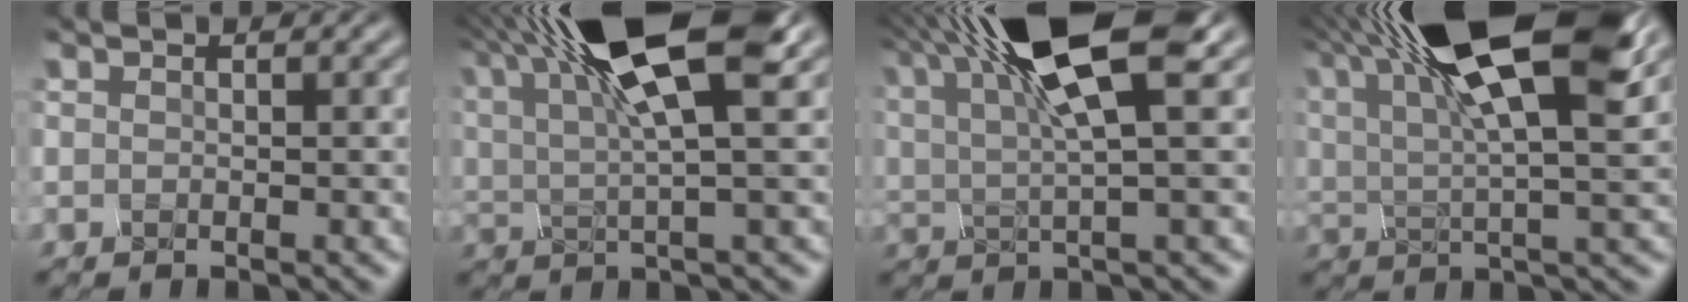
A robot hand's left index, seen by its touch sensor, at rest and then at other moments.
{"total": 9.5, "force": [4.9, 1.5, 8.0], "torque": [-0.149, 0.012, 0.102]}
{"total": 8.5, "force": [4.2, 1.1, 7.3], "torque": [-0.131, 0.014, 0.091]}
{"total": 13.1, "force": [7.0, 3.0, 10.6], "torque": [-0.190, 0.019, 0.128]}